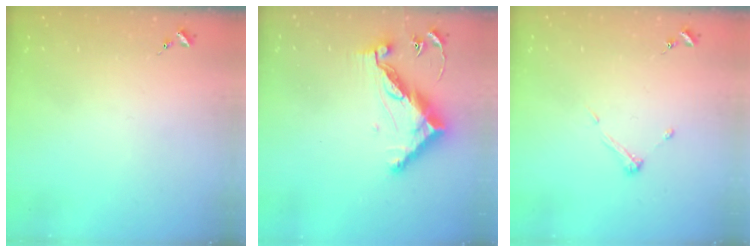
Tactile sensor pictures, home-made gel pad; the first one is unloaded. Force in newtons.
{"total": 12.8, "press": 12.8, "slide": 0.5}
{"total": 4.3, "press": 4.3, "slide": 0.2}